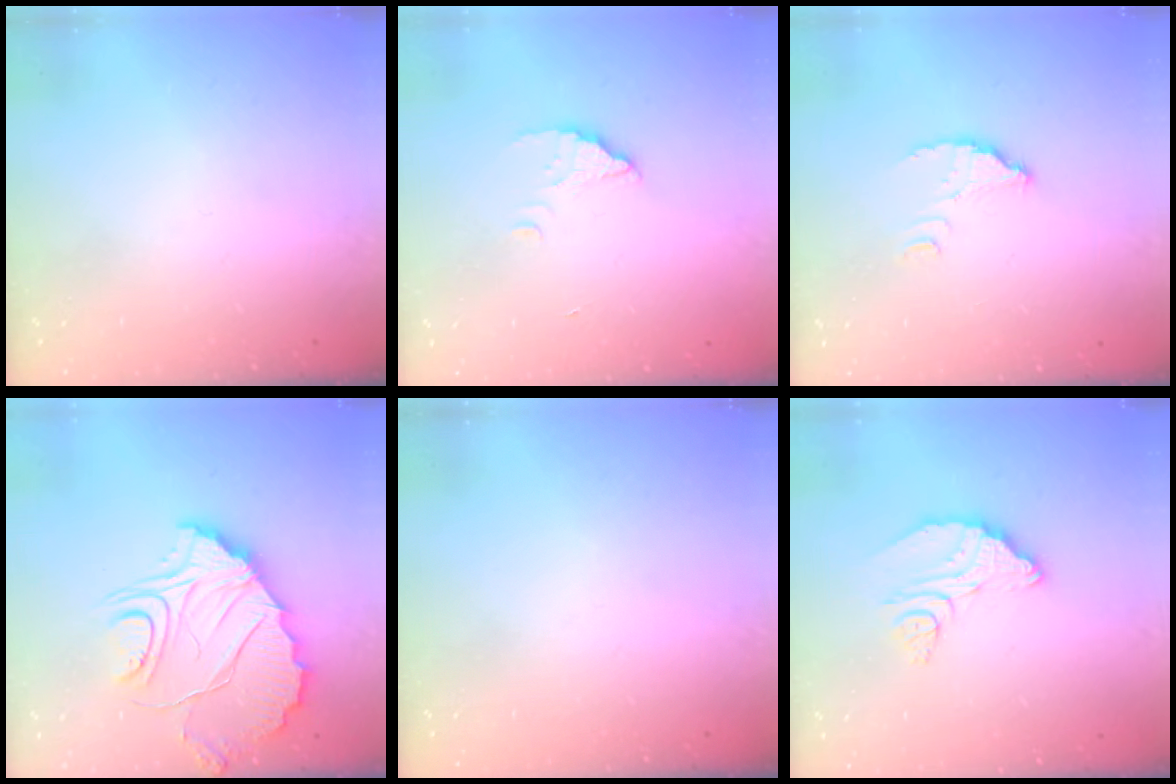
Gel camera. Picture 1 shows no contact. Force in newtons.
{"total": 1.7, "press": 1.7, "slide": 0.1}
{"total": 2.6, "press": 2.6, "slide": 0.2}
{"total": 13.3, "press": 13.3, "slide": 1.1}
{"total": 0.0}
{"total": 11.4, "press": 11.4, "slide": 1.1}